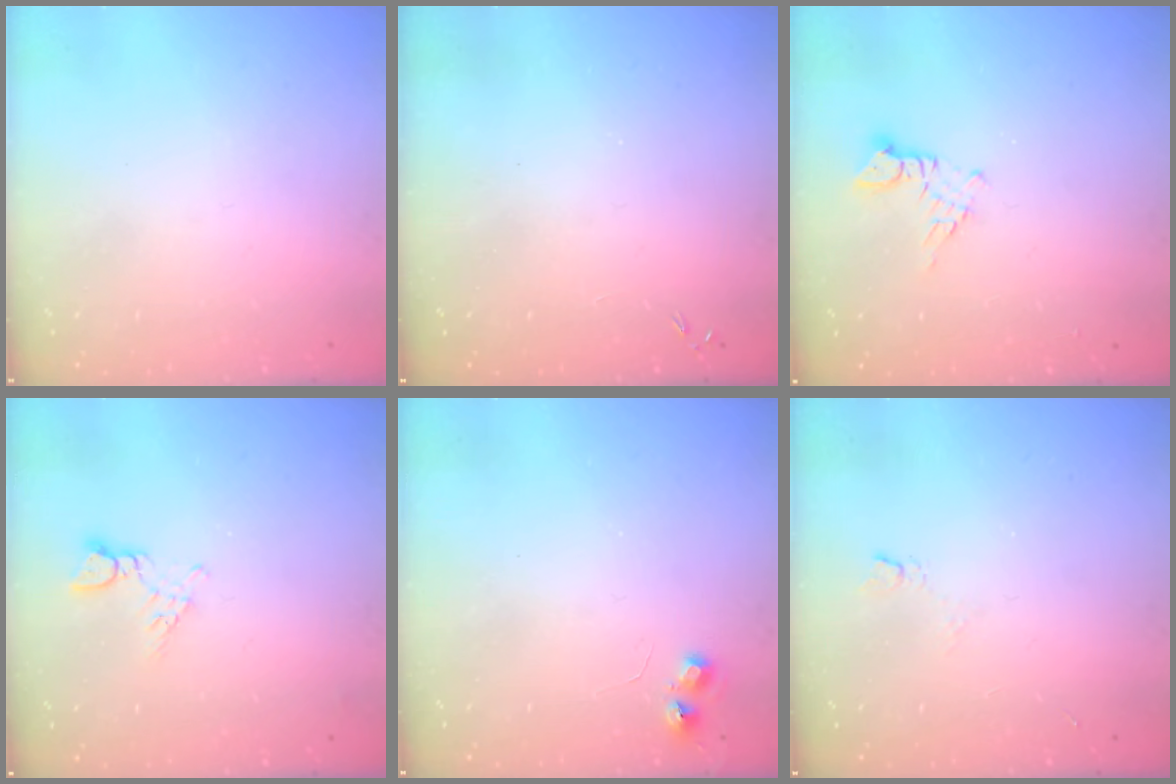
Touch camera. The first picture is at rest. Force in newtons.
{"total": 0.0}
{"total": 5.2, "press": 5.2, "slide": 0.5}
{"total": 4.0, "press": 4.0, "slide": 0.5}
{"total": 5.7, "press": 5.6, "slide": 1.0}
{"total": 3.5, "press": 3.4, "slide": 0.5}